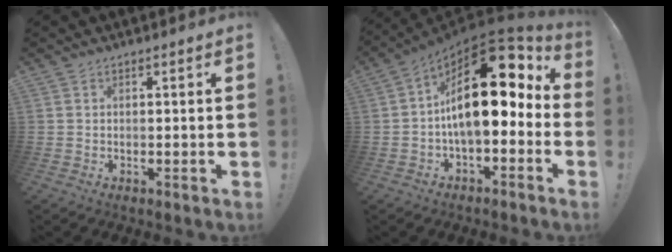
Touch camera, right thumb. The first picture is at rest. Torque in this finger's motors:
{"motor_torque": [1.90, 3.12, 2.32, -0.45, 0.72]}